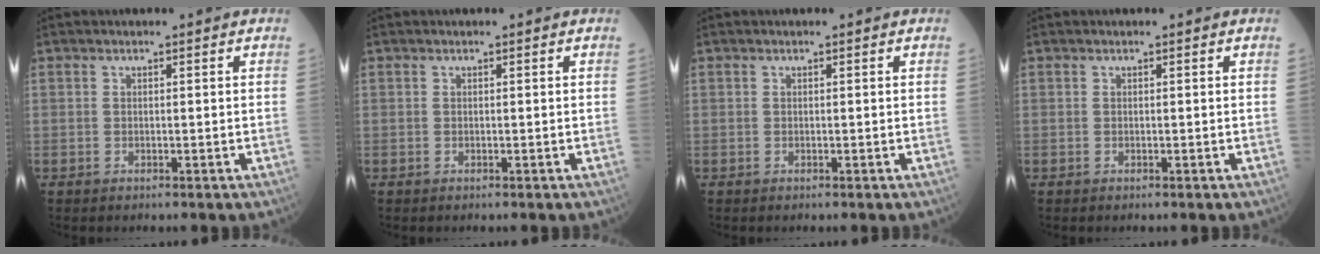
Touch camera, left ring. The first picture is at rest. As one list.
[{"total": 0.0}, {"total": 0.0}, {"total": 0.0}]